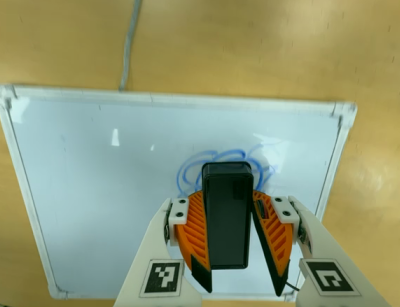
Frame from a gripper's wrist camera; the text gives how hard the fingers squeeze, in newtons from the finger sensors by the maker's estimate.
{"total": 10.2, "left": 10.9, "right": 9.5}